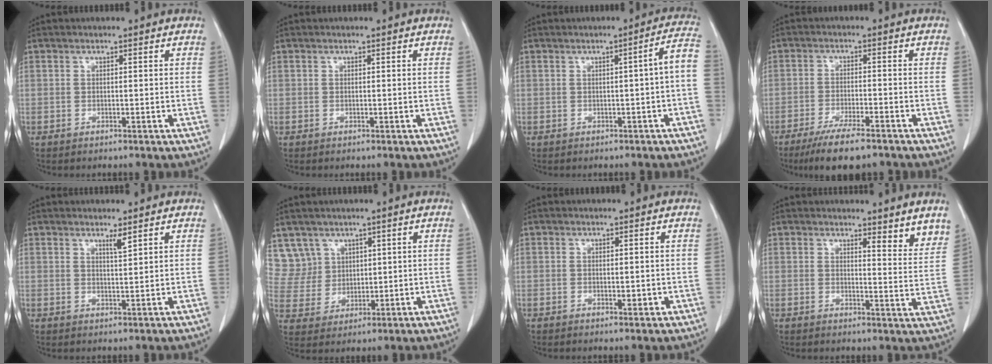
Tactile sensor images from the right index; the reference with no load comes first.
{"total": 0.0}
{"total": 4.3, "force": [-0.8, -0.1, 4.2], "torque": [-0.046, 0.010, -0.011]}
{"total": 9.1, "force": [-7.0, 1.2, 5.6], "torque": [-0.091, -0.020, -0.112]}
{"total": 1.7, "force": [1.3, -0.1, 1.1], "torque": [-0.021, -0.008, 0.025]}
{"total": 6.7, "force": [4.1, 5.2, -0.3], "torque": [0.006, 0.010, 0.096]}
{"total": 1.3, "force": [-0.3, 0.5, 1.2], "torque": [-0.018, -0.002, -0.001]}
{"total": 5.6, "force": [5.0, 1.1, 2.3], "torque": [-0.017, -0.028, 0.048]}